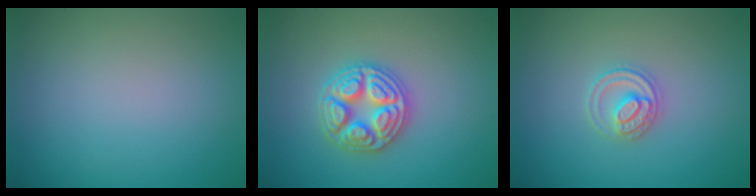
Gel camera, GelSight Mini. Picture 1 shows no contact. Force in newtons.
{"total": 4.6, "press": 4.5, "slide": 0.6}
{"total": 2.5, "press": 2.4, "slide": 0.3}